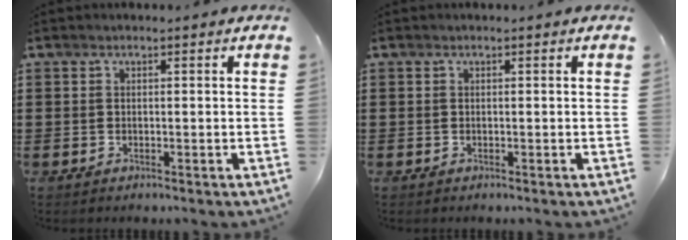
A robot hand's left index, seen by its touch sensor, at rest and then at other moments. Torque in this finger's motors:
{"motor_torque": [0.00, 0.00, 0.00, 0.00]}